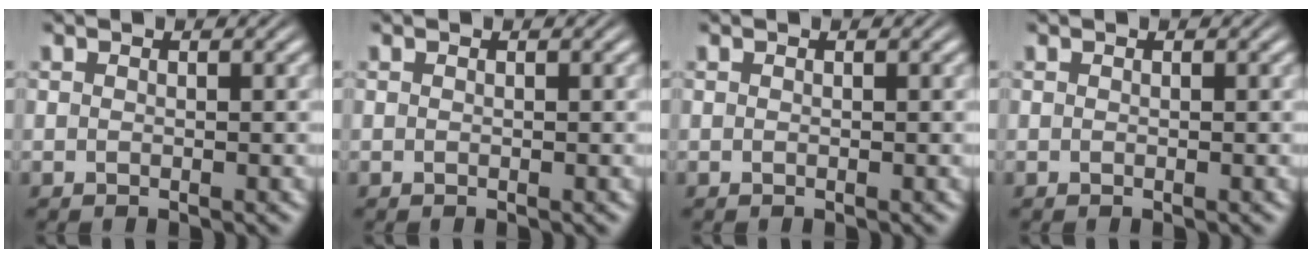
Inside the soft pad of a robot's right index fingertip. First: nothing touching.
{"total": 0.0}
{"total": 0.0}
{"total": 0.0}